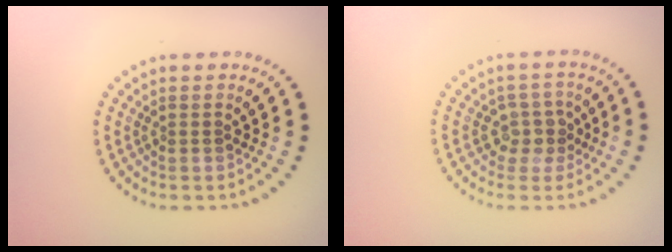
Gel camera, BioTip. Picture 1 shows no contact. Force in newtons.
{"total": 2.2, "press": 1.9, "slide": 1.1}